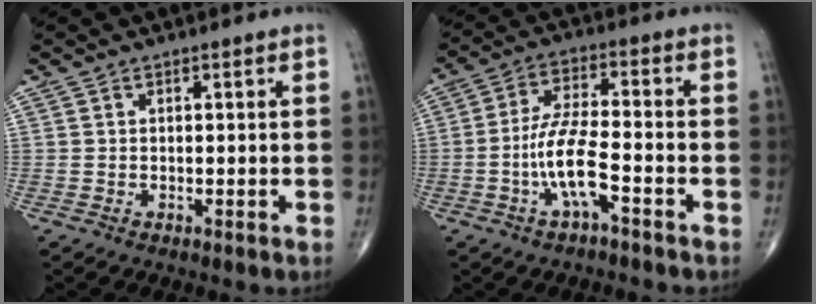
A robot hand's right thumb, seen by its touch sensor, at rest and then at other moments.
{"total": 9.0, "force": [-3.5, 2.4, 7.9], "torque": [-0.165, 0.033, -0.067]}